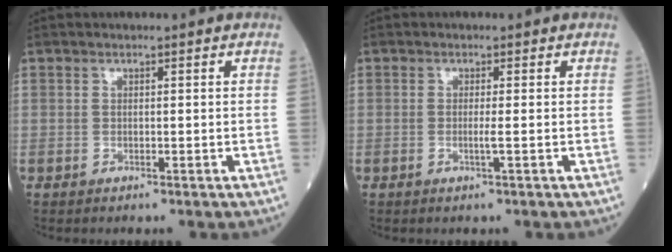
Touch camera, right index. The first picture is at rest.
{"total": 1.5, "force": [-0.3, -0.3, 1.4], "torque": [-0.030, -0.003, -0.008]}